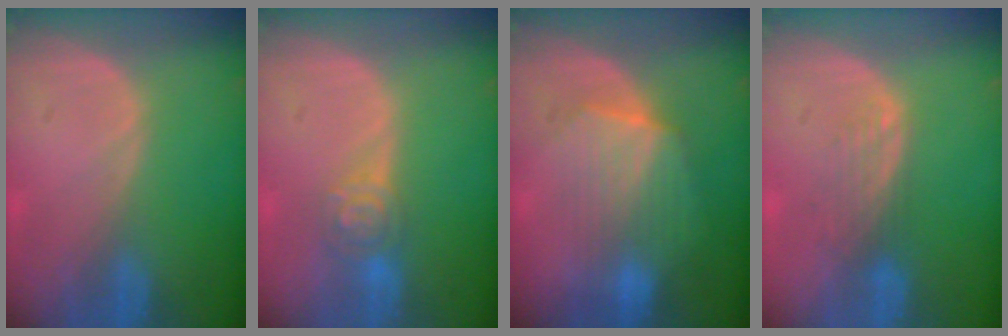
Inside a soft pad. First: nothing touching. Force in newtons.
{"total": 4.6, "press": 4.0, "slide": 2.3}
{"total": 7.0, "press": 6.9, "slide": 1.2}
{"total": 3.5, "press": 2.8, "slide": 2.0}